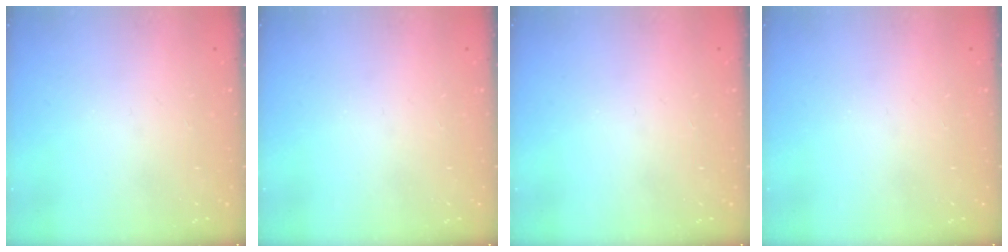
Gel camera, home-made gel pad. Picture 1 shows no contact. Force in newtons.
{"total": 0.0}
{"total": 0.0}
{"total": 0.0}